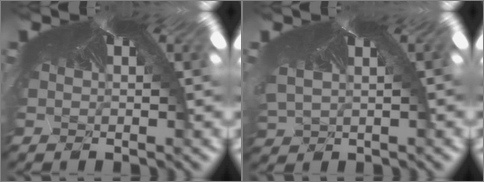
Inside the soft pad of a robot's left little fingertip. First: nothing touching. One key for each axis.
{"total": 1.0, "fx": -0.8, "fy": 0.6, "fz": 0.0, "tx": -0.023, "ty": -0.025, "tz": 0.015}